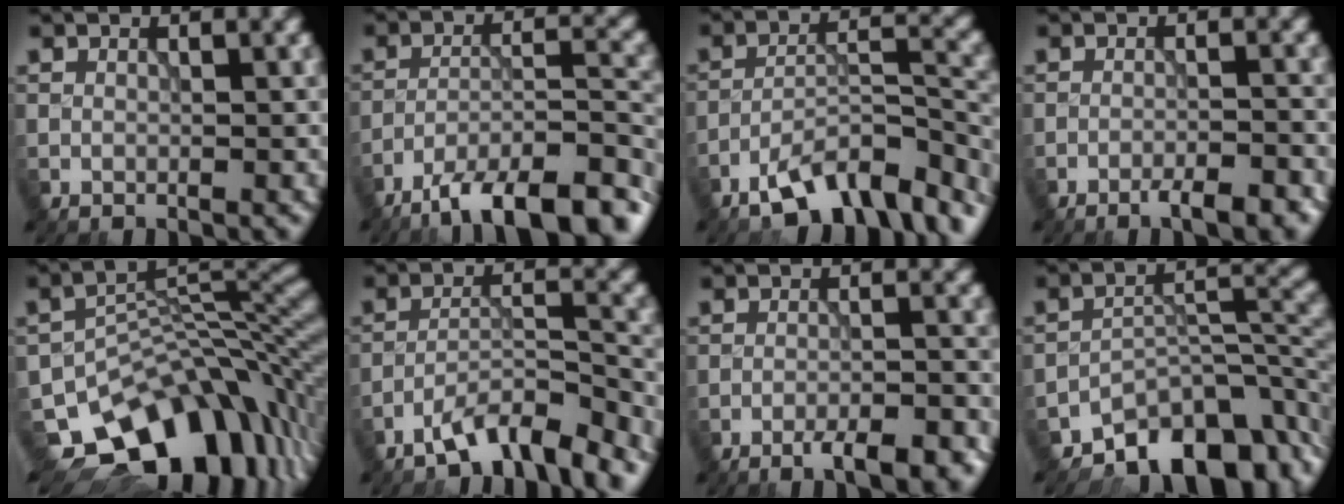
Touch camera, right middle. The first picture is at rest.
{"total": 12.7, "force": [-10.0, 3.4, 7.0], "torque": [-0.105, -0.001, -0.149]}
{"total": 9.2, "force": [-6.9, 2.8, 5.4], "torque": [-0.076, 0.002, -0.122]}
{"total": 3.7, "force": [-2.7, 0.6, 2.3], "torque": [-0.040, 0.000, -0.042]}
{"total": 13.1, "force": [-7.5, 7.7, 7.4], "torque": [-0.110, -0.018, -0.122]}
{"total": 5.8, "force": [-4.7, 1.0, 3.3], "torque": [-0.053, 0.005, -0.086]}
{"total": 5.1, "force": [-3.8, 1.0, 3.2], "torque": [-0.052, -0.003, -0.052]}
{"total": 9.8, "force": [-7.8, 3.9, 4.5], "torque": [-0.042, -0.004, -0.131]}